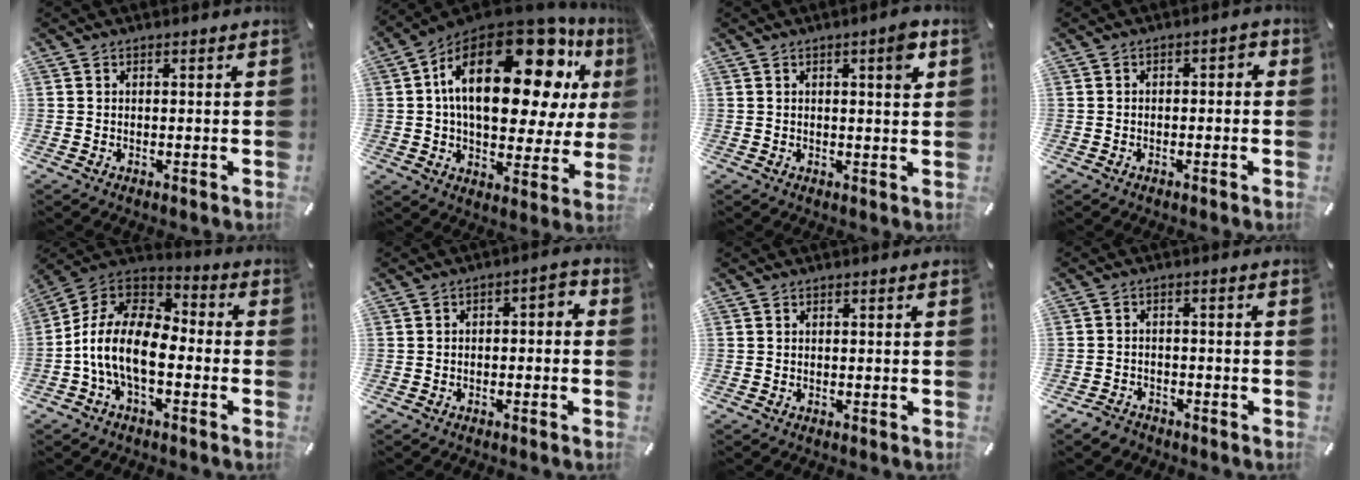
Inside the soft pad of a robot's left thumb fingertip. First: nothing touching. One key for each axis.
{"total": 28.2, "fx": 9.5, "fy": 13.4, "fz": 22.9, "tx": -0.379, "ty": -0.061, "tz": 0.154}
{"total": 4.9, "fx": 1.9, "fy": 1.0, "fz": 4.4, "tx": -0.055, "ty": -0.009, "tz": 0.024}
{"total": 2.2, "fx": -1.6, "fy": 1.0, "fz": 1.0, "tx": -0.019, "ty": 0.012, "tz": -0.033}
{"total": 13.9, "fx": -5.2, "fy": 7.3, "fz": 10.6, "tx": -0.233, "ty": 0.006, "tz": -0.101}
{"total": 3.2, "fx": -2.3, "fy": 1.6, "fz": 1.7, "tx": -0.027, "ty": 0.019, "tz": -0.045}
{"total": 0.0}
{"total": 3.2, "fx": -2.6, "fy": 1.8, "fz": 0.6, "tx": -0.017, "ty": 0.015, "tz": -0.054}